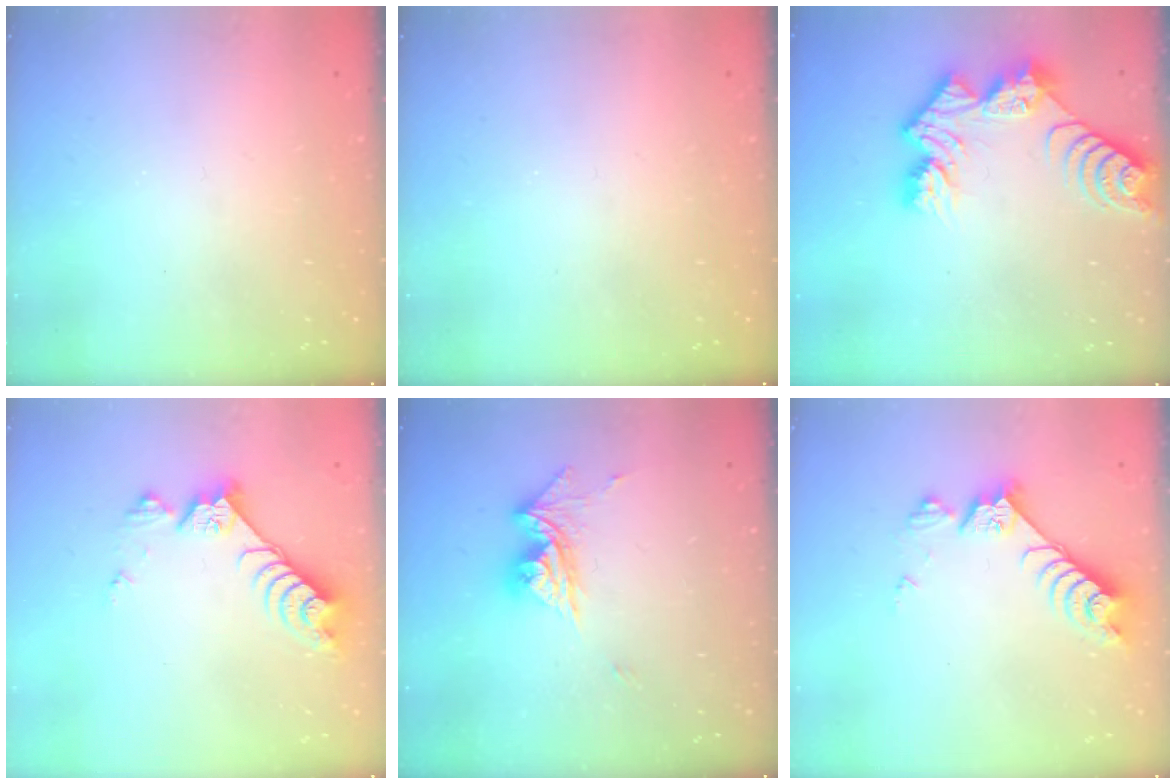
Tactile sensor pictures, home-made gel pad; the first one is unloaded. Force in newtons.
{"total": 0.0}
{"total": 12.0, "press": 12.0, "slide": 1.0}
{"total": 8.8, "press": 8.7, "slide": 0.2}
{"total": 11.2, "press": 11.1, "slide": 1.1}
{"total": 8.0, "press": 8.0, "slide": 0.9}